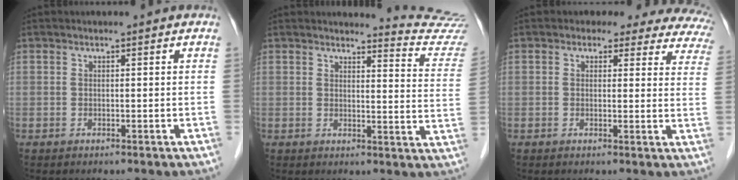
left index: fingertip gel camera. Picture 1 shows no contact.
{"total": 10.6, "force": [10.5, -1.0, -0.4], "torque": [0.008, -0.109, 0.096]}
{"total": 13.8, "force": [12.2, 5.7, 3.0], "torque": [0.005, -0.019, 0.098]}